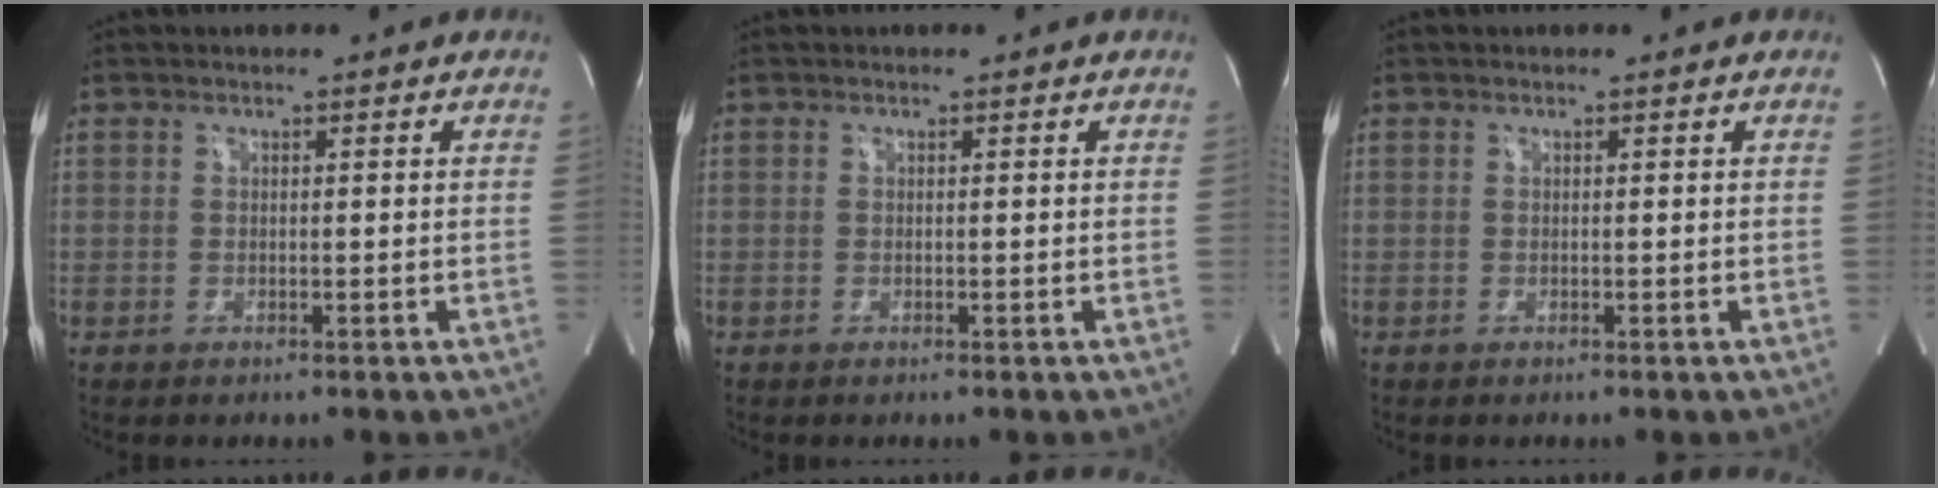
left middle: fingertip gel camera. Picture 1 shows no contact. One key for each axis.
{"total": 0.0}
{"total": 0.0}